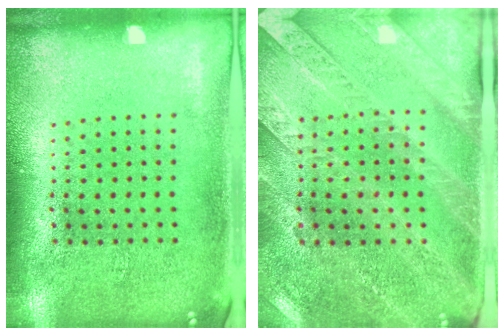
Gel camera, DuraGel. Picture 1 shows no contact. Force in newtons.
{"total": 2.9, "press": 2.7, "slide": 1.1}